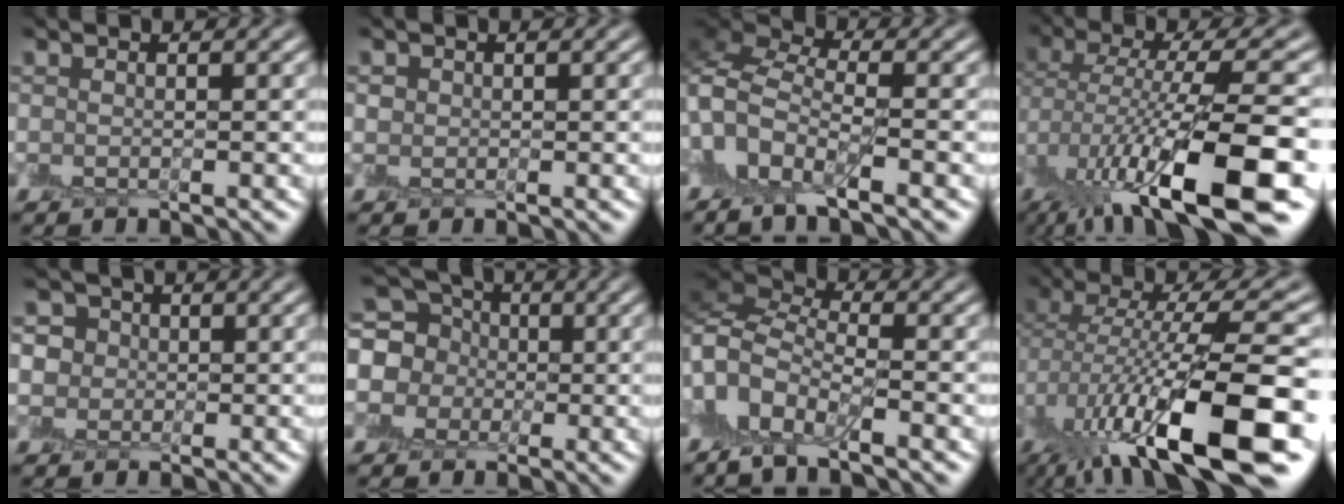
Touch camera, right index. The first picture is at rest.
{"total": 0.9, "force": [0.5, 0.8, -0.2], "torque": [0.002, 0.004, 0.007]}
{"total": 6.3, "force": [-3.0, 3.4, 4.3], "torque": [-0.095, 0.003, -0.076]}
{"total": 12.7, "force": [-4.5, 4.0, 11.2], "torque": [-0.205, -0.005, -0.065]}
{"total": 5.6, "force": [2.3, 4.8, 1.9], "torque": [-0.040, 0.033, 0.011]}
{"total": 9.7, "force": [1.7, 8.7, 3.9], "torque": [-0.113, 0.035, -0.007]}
{"total": 5.7, "force": [-2.6, 3.0, 4.1], "torque": [-0.083, 0.008, -0.075]}
{"total": 13.8, "force": [-4.2, 4.1, 12.5], "torque": [-0.227, 0.000, -0.062]}